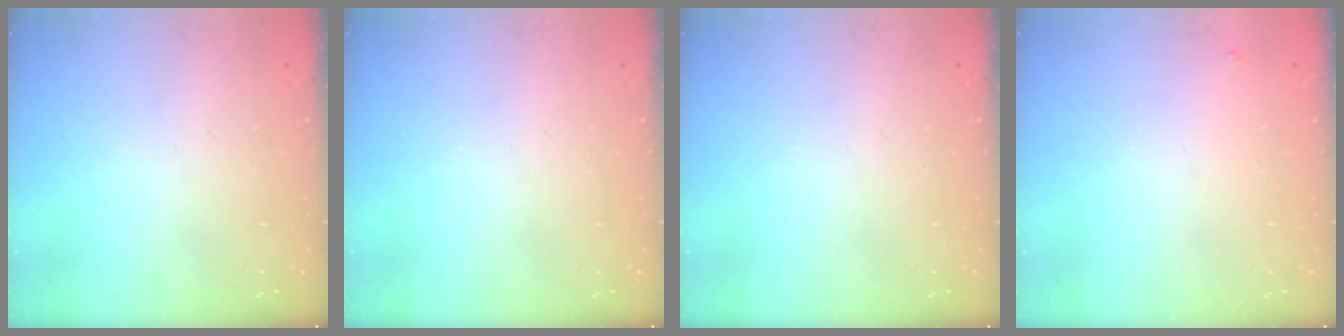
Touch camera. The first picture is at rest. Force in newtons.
{"total": 0.0}
{"total": 0.0}
{"total": 3.8, "press": 3.8, "slide": 0.2}